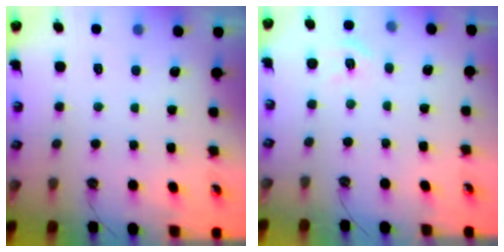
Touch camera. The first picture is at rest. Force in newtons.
{"total": 3.9, "press": 3.9, "slide": 0.5}